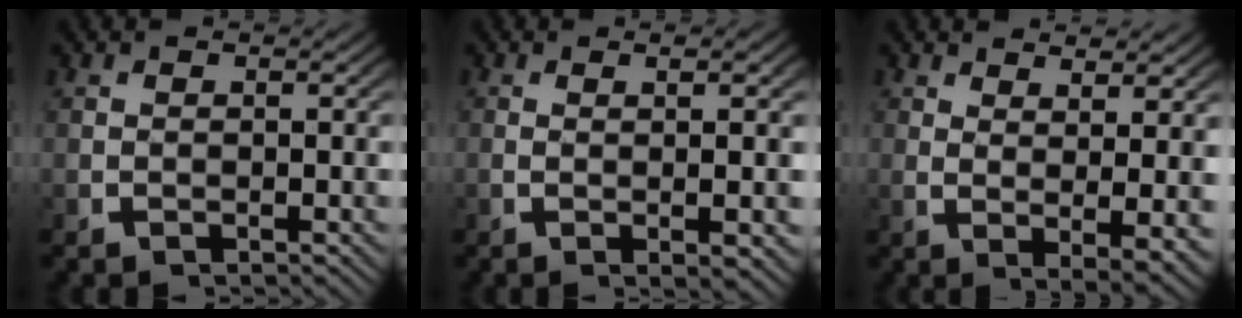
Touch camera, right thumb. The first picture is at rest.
{"total": 3.3, "force": [0.0, 0.2, 3.3], "torque": [-0.057, -0.007, 0.007]}
{"total": 5.2, "force": [0.6, 1.5, 5.0], "torque": [-0.085, -0.024, 0.026]}